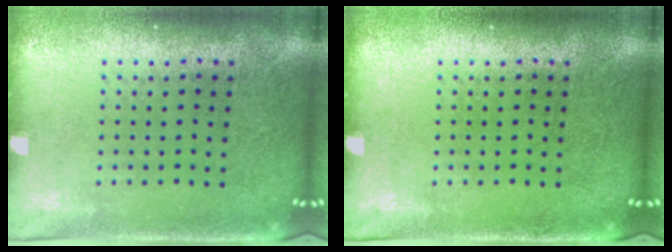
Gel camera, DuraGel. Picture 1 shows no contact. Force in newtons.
{"total": 0.0}